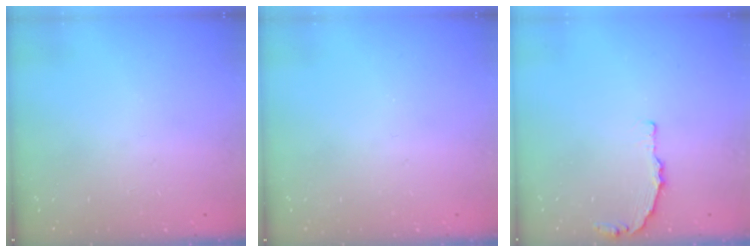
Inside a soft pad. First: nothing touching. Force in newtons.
{"total": 0.0}
{"total": 2.6, "press": 2.6, "slide": 0.4}